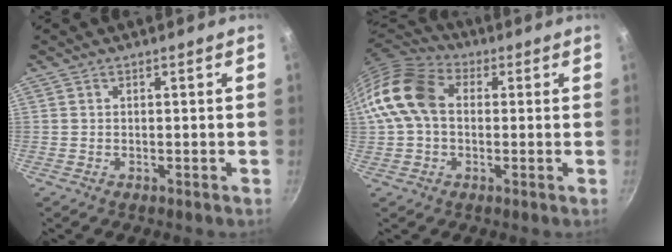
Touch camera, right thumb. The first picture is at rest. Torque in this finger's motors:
{"motor_torque": [1.79, 1.71, 0.98, -0.26, 0.41]}